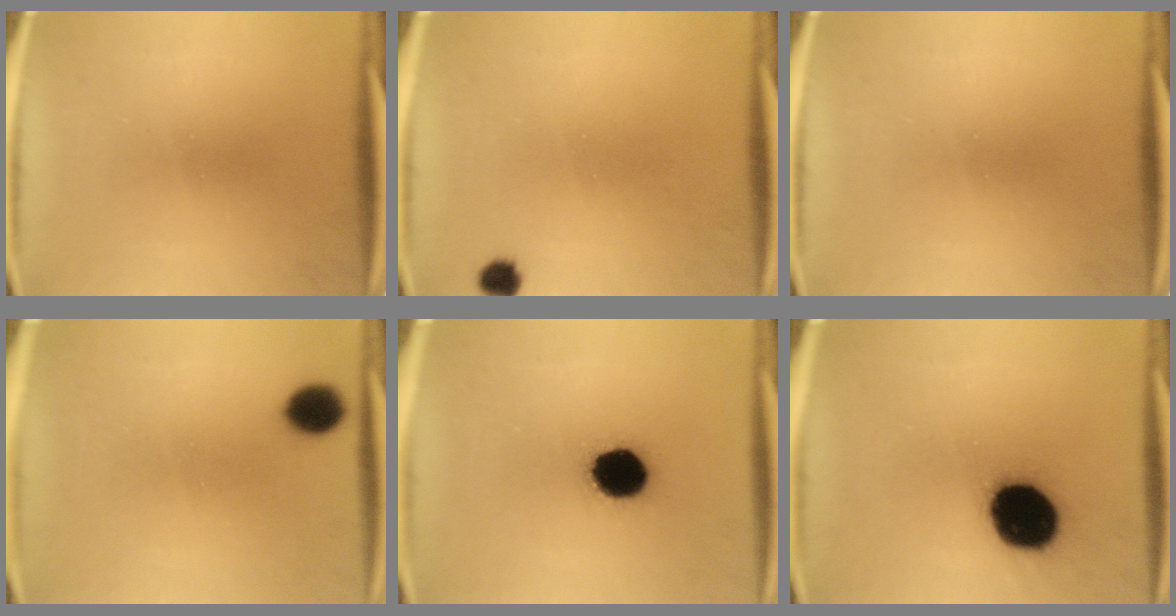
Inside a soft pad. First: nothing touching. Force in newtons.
{"total": 2.3}
{"total": 0.0}
{"total": 6.0}
{"total": 12.8}
{"total": 19.6}